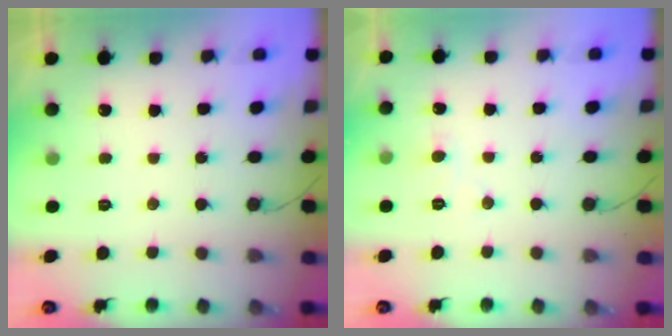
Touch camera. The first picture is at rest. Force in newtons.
{"total": 5.8, "press": 5.7, "slide": 0.5}